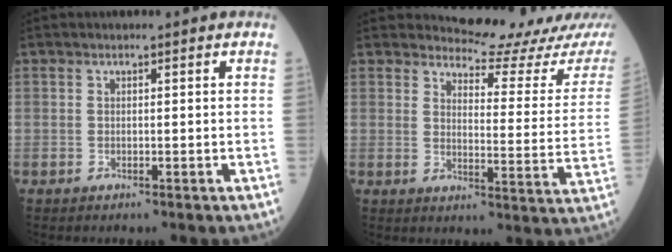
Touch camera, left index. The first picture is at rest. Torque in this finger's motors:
{"motor_torque": [0.75, -0.99, 0.05, 0.00]}